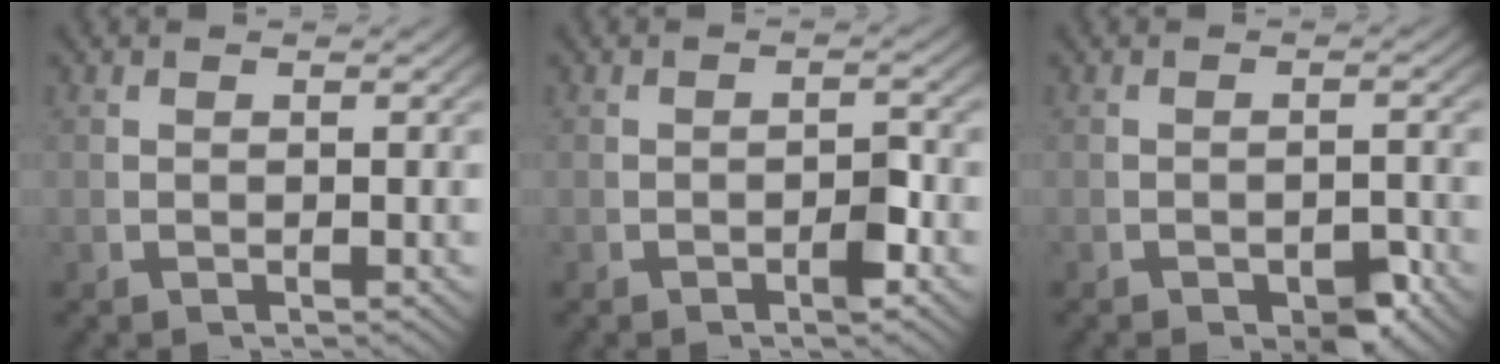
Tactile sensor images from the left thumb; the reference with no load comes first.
{"total": 1.8, "force": [-0.7, 0.6, 1.5], "torque": [-0.023, -0.004, -0.013]}
{"total": 3.3, "force": [-1.9, 1.6, 2.2], "torque": [-0.028, -0.016, -0.027]}